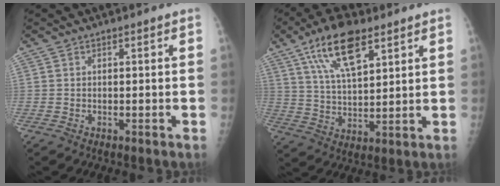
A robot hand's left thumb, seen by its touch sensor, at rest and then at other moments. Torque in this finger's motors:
{"motor_torque": [0.22, 0.29, 1.07, -0.55, 0.10]}